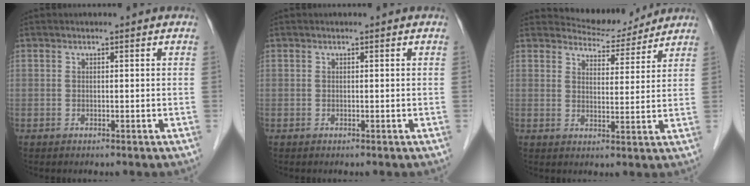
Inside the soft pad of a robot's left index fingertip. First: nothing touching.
{"total": 0.0}
{"total": 6.5, "force": [6.4, 1.2, -0.2], "torque": [-0.002, -0.001, 0.088]}